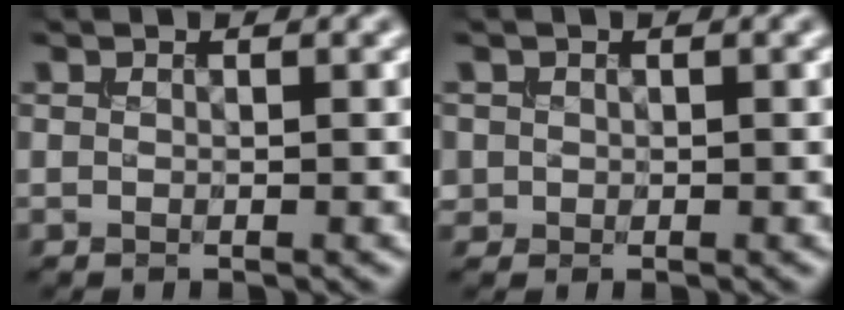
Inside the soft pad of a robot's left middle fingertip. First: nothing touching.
{"total": 0.6, "force": [-0.1, 0.6, -0.1], "torque": [0.001, -0.003, 0.004]}